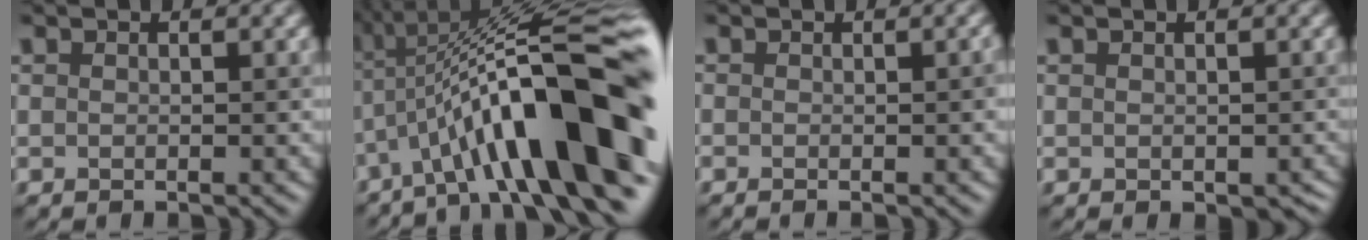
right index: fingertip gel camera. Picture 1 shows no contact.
{"total": 14.5, "force": [-3.5, 3.4, 13.7], "torque": [-0.194, 0.037, -0.050]}
{"total": 2.0, "force": [-0.3, 1.0, 1.7], "torque": [0.009, 0.008, -0.018]}
{"total": 1.1, "force": [-0.4, 0.7, 0.8], "torque": [-0.009, -0.006, 0.012]}